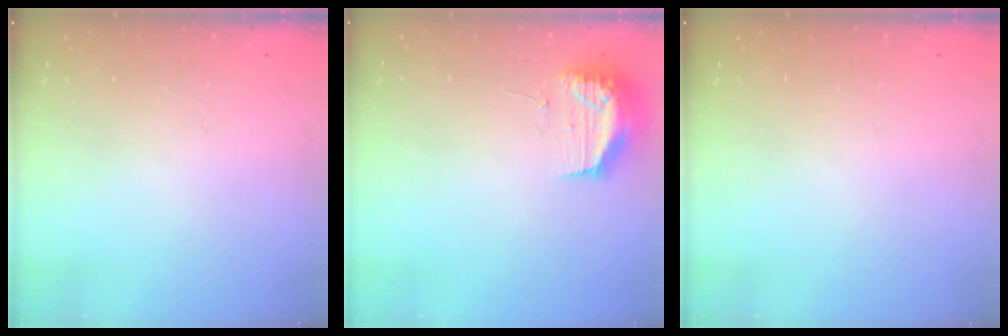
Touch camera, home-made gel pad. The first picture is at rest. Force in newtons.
{"total": 11.5, "press": 11.5, "slide": 0.7}
{"total": 0.0}